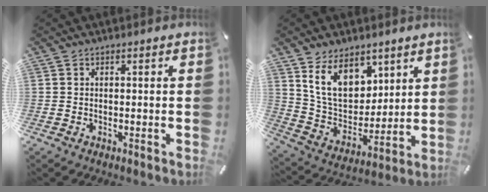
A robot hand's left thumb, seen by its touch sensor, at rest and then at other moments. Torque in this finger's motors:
{"motor_torque": [2.42, 2.43, 1.41, -1.37, 0.35]}